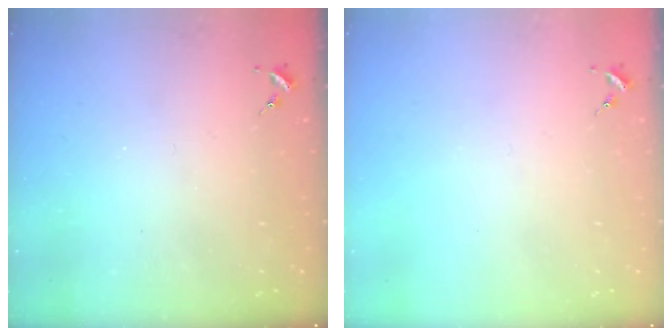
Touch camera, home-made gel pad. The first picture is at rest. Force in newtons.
{"total": 0.0}